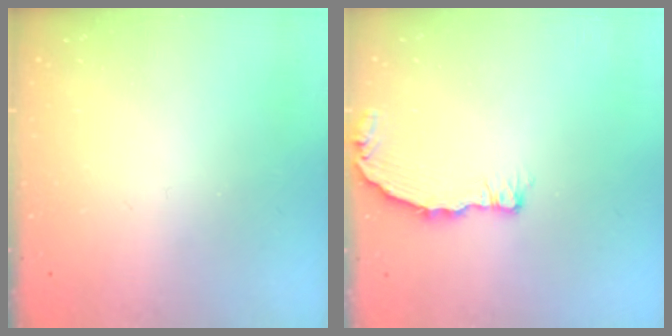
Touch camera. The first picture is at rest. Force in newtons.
{"total": 5.4, "press": 5.4, "slide": 0.4}